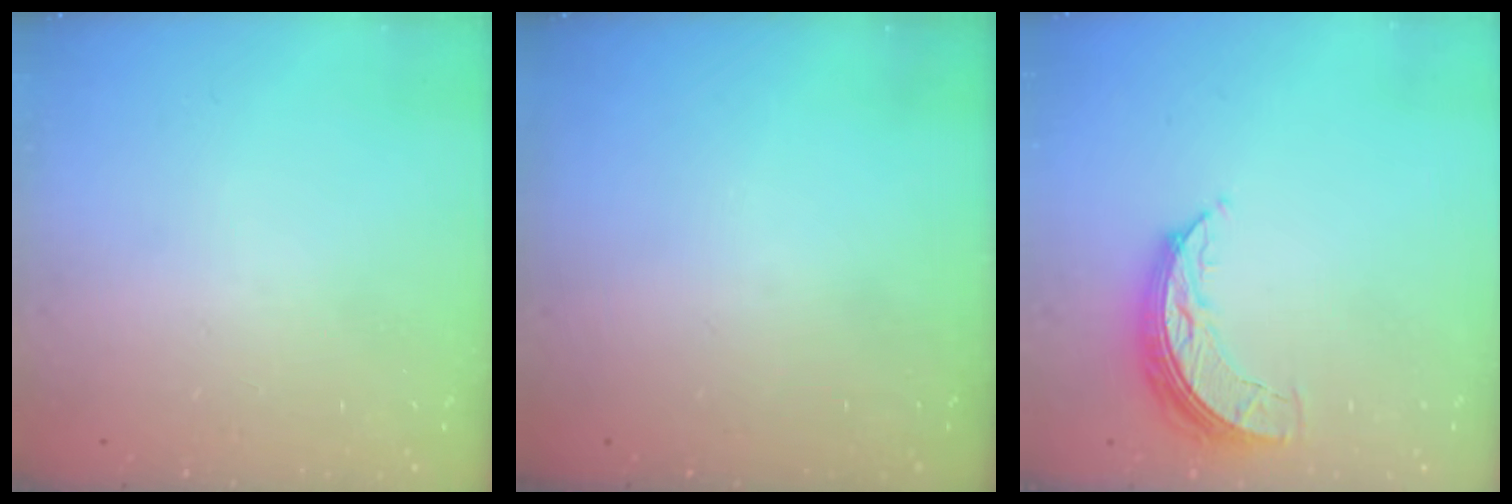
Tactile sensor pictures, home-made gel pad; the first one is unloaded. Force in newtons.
{"total": 0.0}
{"total": 7.2, "press": 7.2, "slide": 0.3}